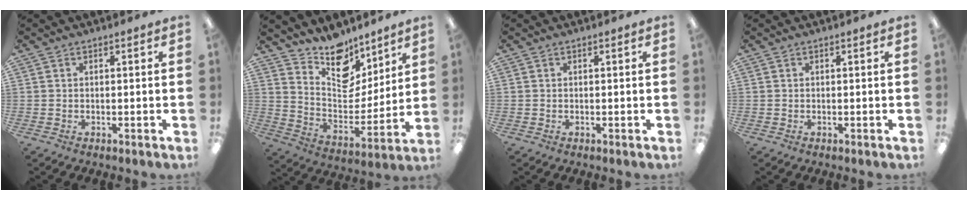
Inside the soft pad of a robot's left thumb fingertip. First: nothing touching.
{"total": 13.2, "force": [11.2, 6.1, 3.3], "torque": [-0.060, -0.097, 0.208]}
{"total": 0.0}
{"total": 0.0}